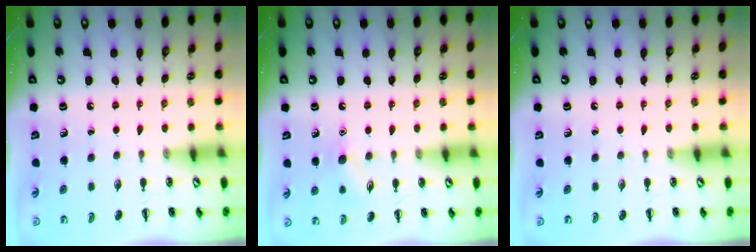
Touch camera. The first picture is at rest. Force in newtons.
{"total": 7.8, "press": 7.6, "slide": 1.3}
{"total": 0.0}